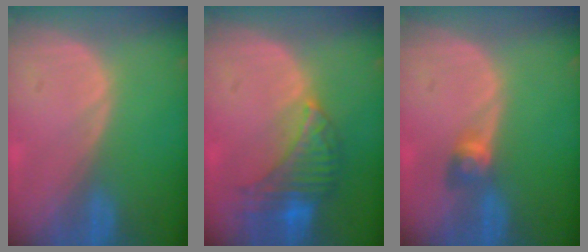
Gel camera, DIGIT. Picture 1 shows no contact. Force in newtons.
{"total": 8.0, "press": 7.1, "slide": 3.8}
{"total": 2.8, "press": 2.5, "slide": 1.3}